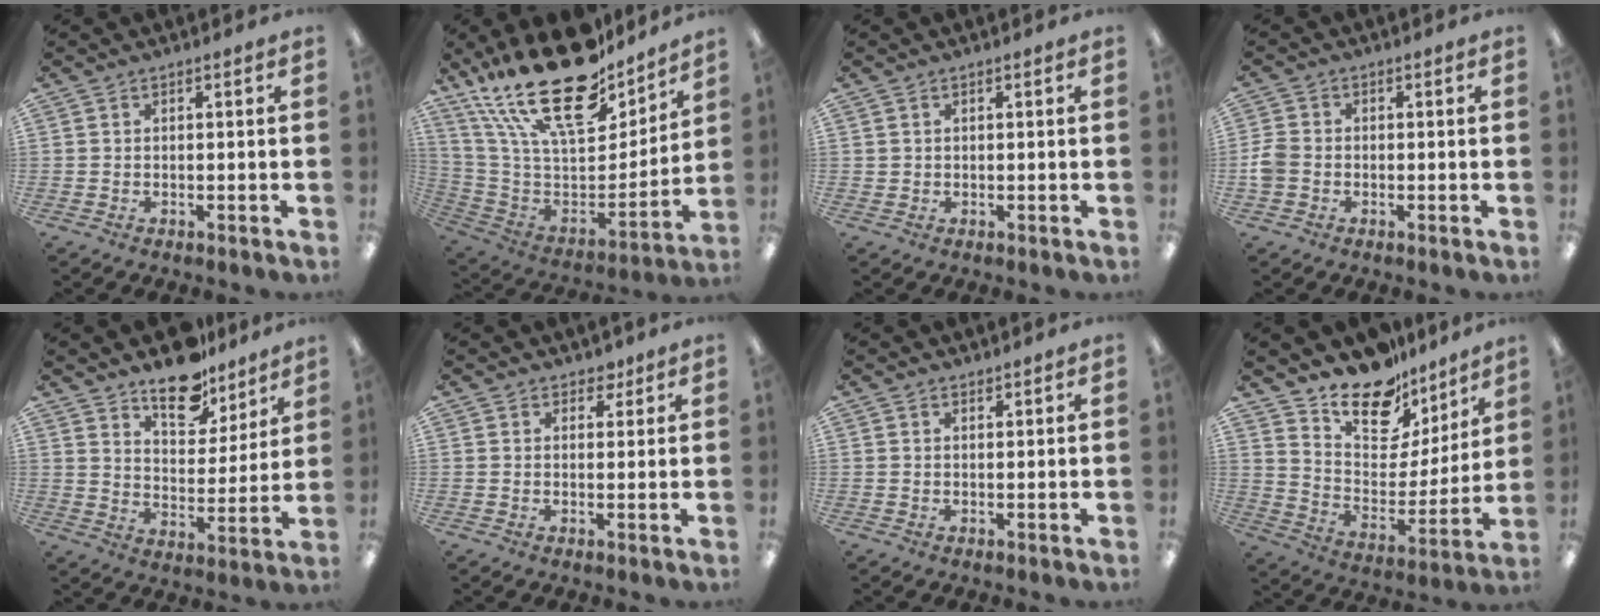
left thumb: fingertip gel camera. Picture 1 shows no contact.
{"total": 27.9, "force": [19.4, 11.5, 16.4], "torque": [-0.299, -0.131, 0.335]}
{"total": 0.8, "force": [0.5, 0.7, -0.1], "torque": [0.001, 0.001, 0.010]}
{"total": 4.0, "force": [-0.9, 3.3, 2.1], "torque": [-0.040, 0.008, -0.015]}
{"total": 13.2, "force": [10.9, 5.9, 4.6], "torque": [-0.059, -0.078, 0.199]}
{"total": 2.9, "force": [2.1, 1.9, 0.6], "torque": [0.001, -0.007, 0.037]}
{"total": 1.0, "force": [1.0, 0.2, 0.0], "torque": [0.008, -0.005, 0.018]}
{"total": 17.4, "force": [14.4, 8.1, 5.7], "torque": [-0.103, -0.116, 0.258]}